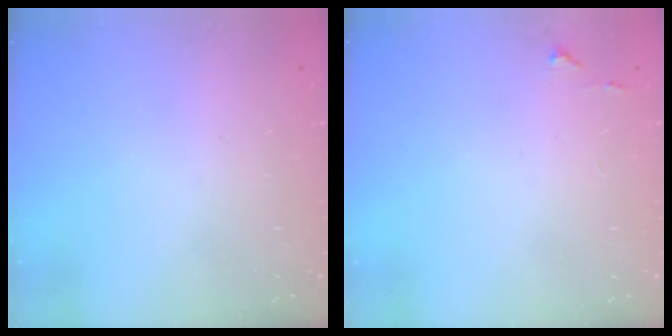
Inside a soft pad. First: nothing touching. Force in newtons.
{"total": 4.3, "press": 4.2, "slide": 0.7}